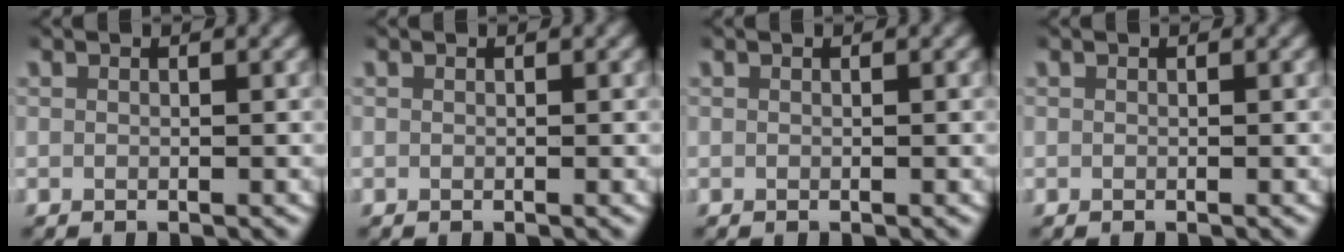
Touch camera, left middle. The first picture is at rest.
{"total": 0.0}
{"total": 0.0}
{"total": 0.0}